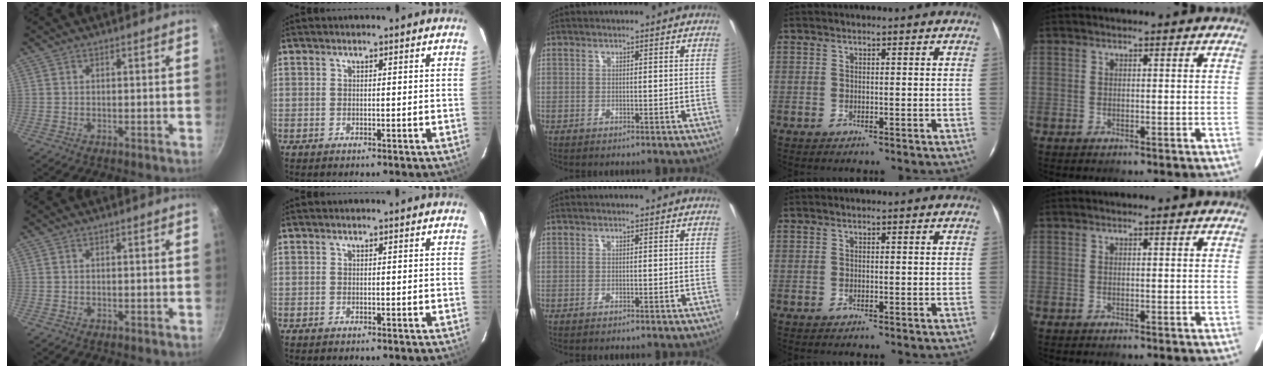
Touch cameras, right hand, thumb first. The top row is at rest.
{}